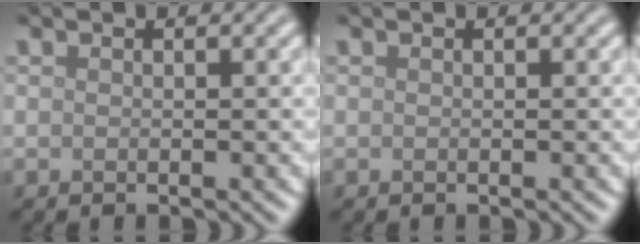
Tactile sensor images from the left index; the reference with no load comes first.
{"total": 0.0}